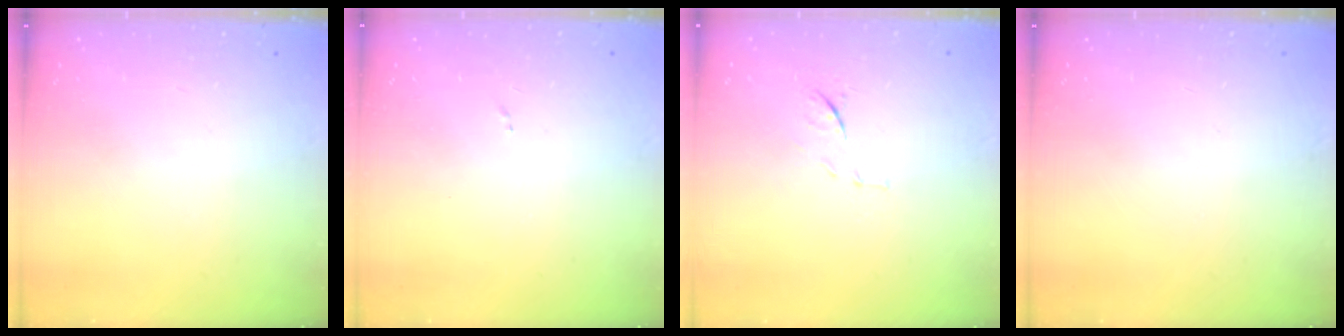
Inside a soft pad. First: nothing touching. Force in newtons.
{"total": 4.2, "press": 4.1, "slide": 0.7}
{"total": 6.2, "press": 6.2, "slide": 1.0}
{"total": 0.0}